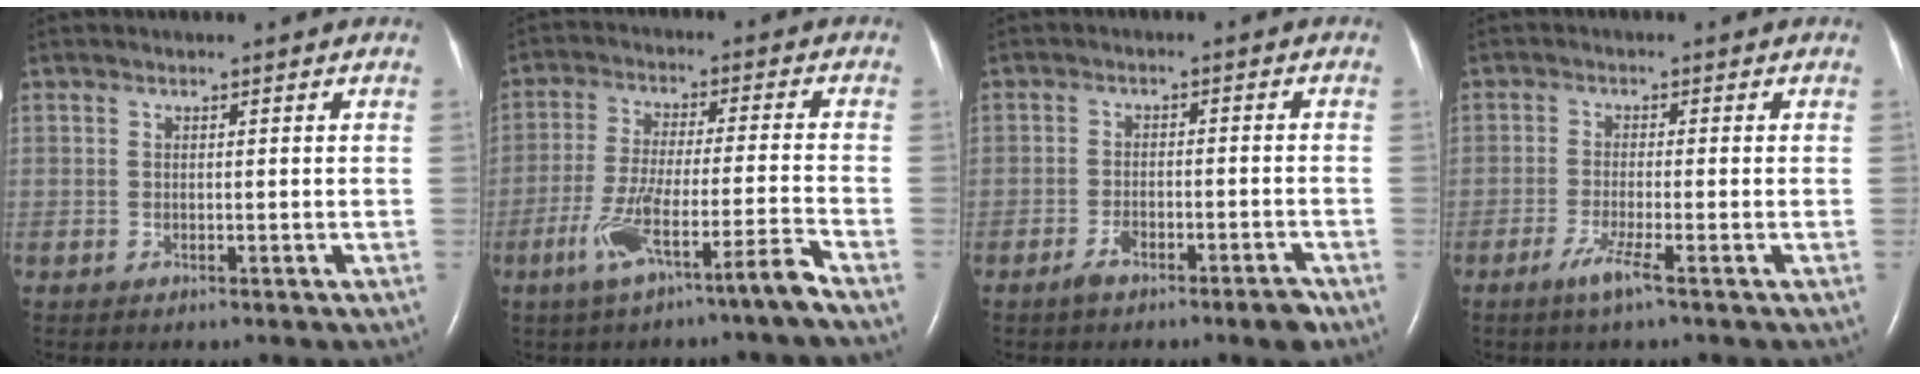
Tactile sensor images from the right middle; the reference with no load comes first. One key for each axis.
{"total": 9.0, "fx": -5.7, "fy": -0.9, "fz": 6.9, "tx": -0.133, "ty": -0.008, "tz": -0.103}
{"total": 4.6, "fx": -3.3, "fy": 0.8, "fz": 3.1, "tx": -0.052, "ty": -0.001, "tz": -0.053}
{"total": 3.2, "fx": -1.9, "fy": -0.5, "fz": 2.5, "tx": -0.053, "ty": -0.009, "tz": -0.043}